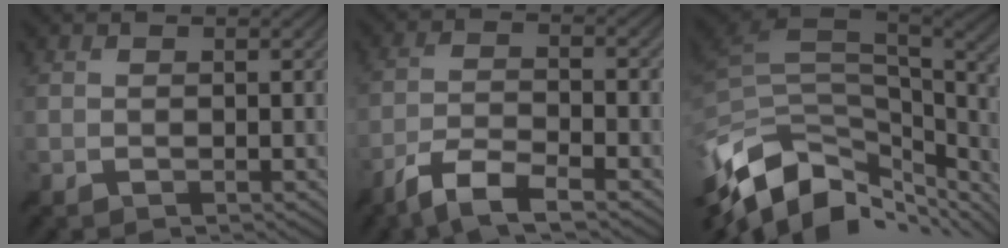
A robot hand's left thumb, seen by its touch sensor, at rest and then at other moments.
{"total": 6.5, "force": [-4.5, 1.5, 4.4], "torque": [-0.091, 0.002, -0.092]}
{"total": 14.3, "force": [-6.5, 8.5, 9.6], "torque": [-0.235, -0.029, -0.104]}